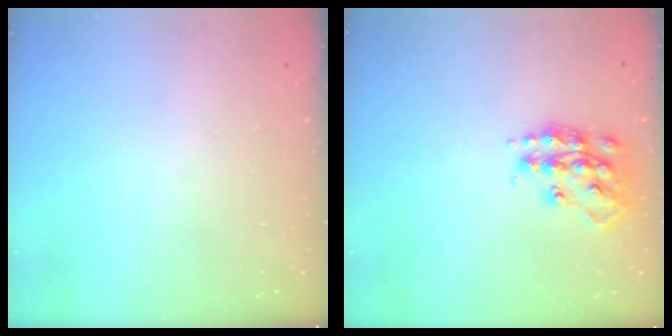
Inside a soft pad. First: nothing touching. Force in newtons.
{"total": 14.7, "press": 14.7, "slide": 0.9}